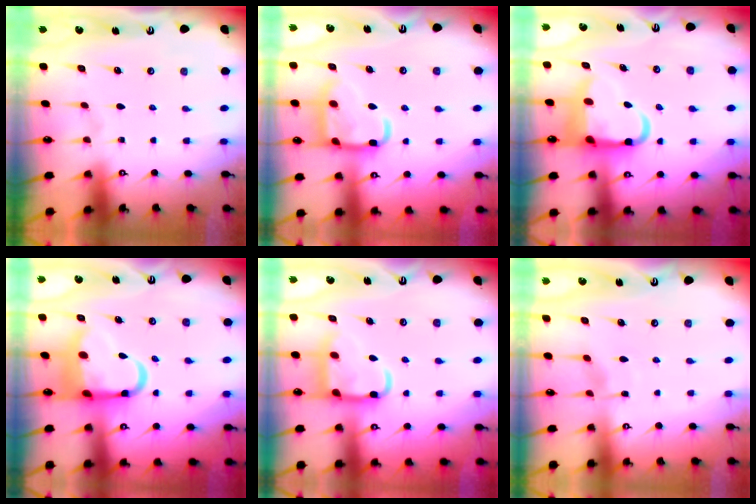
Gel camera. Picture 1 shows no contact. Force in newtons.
{"total": 15.9, "press": 15.8, "slide": 1.6}
{"total": 10.9, "press": 10.7, "slide": 2.0}
{"total": 13.2, "press": 12.9, "slide": 2.5}
{"total": 13.6, "press": 13.5, "slide": 1.5}
{"total": 2.8, "press": 2.7, "slide": 0.5}